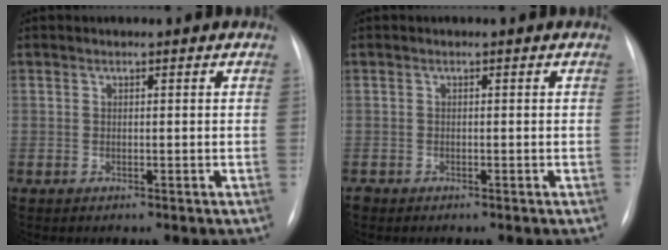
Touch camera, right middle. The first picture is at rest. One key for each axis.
{"total": 0.6, "fx": -0.5, "fy": 0.3, "fz": 0.0, "tx": -0.002, "ty": 0.001, "tz": -0.011}